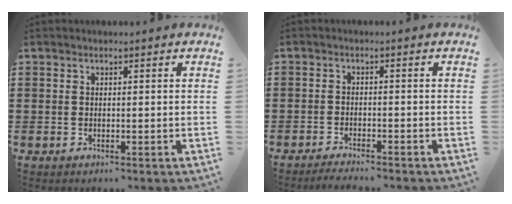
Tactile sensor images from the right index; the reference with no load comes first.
{"total": 2.1, "force": [-2.1, 0.0, 0.1], "torque": [-0.005, 0.003, -0.043]}